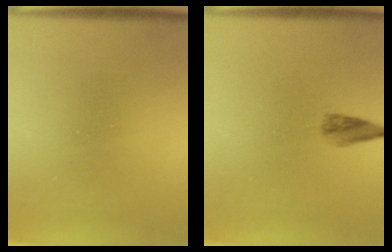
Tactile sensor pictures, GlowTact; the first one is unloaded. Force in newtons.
{"total": 1.8}